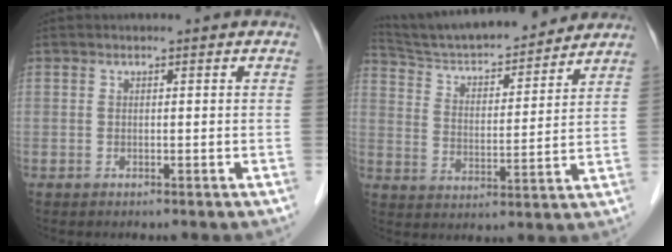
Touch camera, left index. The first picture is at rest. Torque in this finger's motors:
{"motor_torque": [-0.49, -0.98, 0.30, 0.12]}